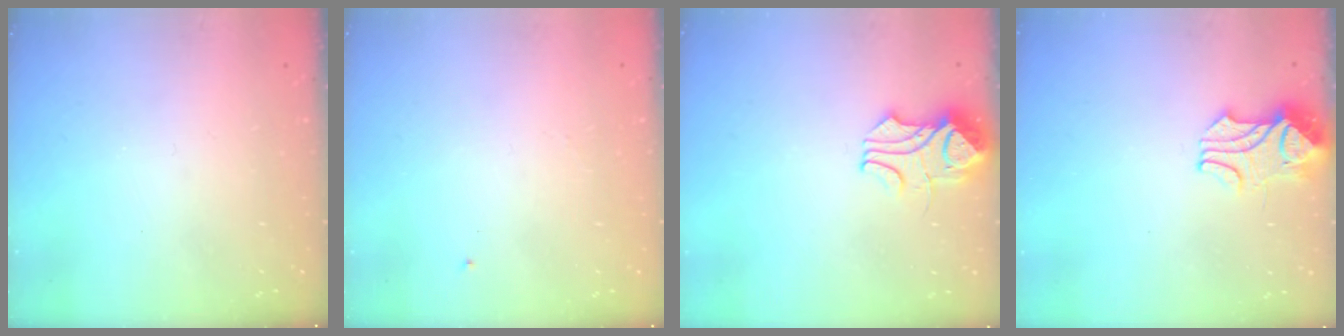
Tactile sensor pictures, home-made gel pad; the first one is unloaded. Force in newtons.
{"total": 0.0}
{"total": 3.7, "press": 3.6, "slide": 0.8}
{"total": 2.3, "press": 2.2, "slide": 0.9}